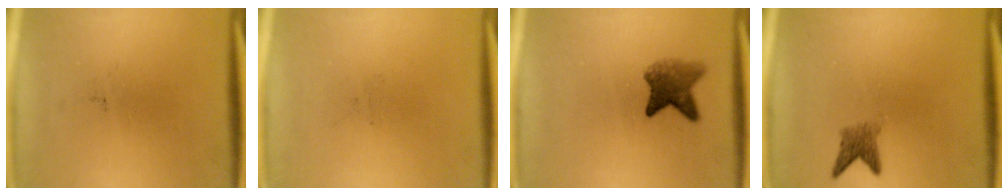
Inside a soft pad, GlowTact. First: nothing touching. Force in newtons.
{"total": 0.0}
{"total": 4.7}
{"total": 2.4}